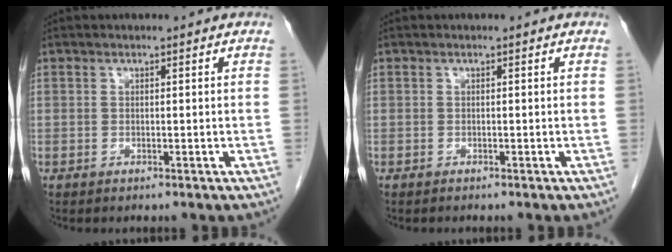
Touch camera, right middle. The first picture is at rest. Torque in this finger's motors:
{"motor_torque": [0.24, -0.06, 0.03, 0.01]}